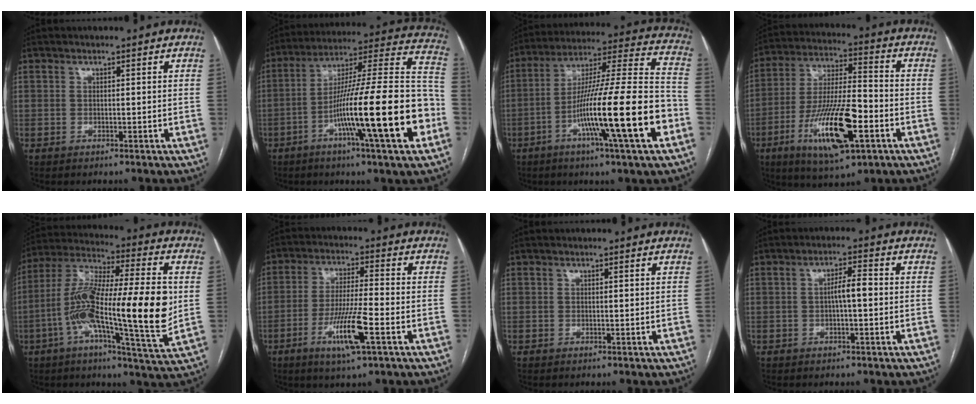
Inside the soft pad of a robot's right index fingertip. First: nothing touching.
{"total": 23.9, "force": [-8.1, 0.6, 22.5], "torque": [-0.325, -0.007, -0.138]}
{"total": 21.9, "force": [-7.8, 0.1, 20.5], "torque": [-0.325, -0.014, -0.136]}
{"total": 17.0, "force": [-6.4, 3.9, 15.2], "torque": [-0.295, -0.013, -0.106]}
{"total": 22.4, "force": [-2.3, 2.5, 22.2], "torque": [-0.378, 0.007, -0.044]}
{"total": 9.7, "force": [-4.0, 0.2, 8.8], "torque": [-0.170, -0.014, -0.073]}
{"total": 0.0}
{"total": 3.4, "force": [-0.3, 0.6, 3.4], "torque": [-0.056, 0.008, -0.004]}